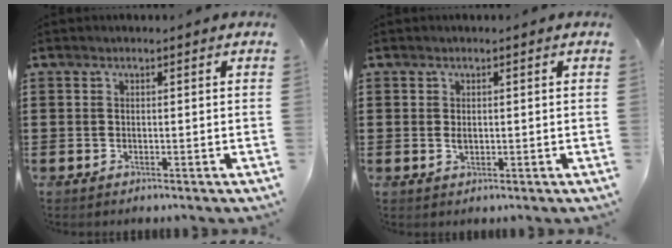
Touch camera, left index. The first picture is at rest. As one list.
[{"total": 1.0, "force": [0.2, 0.5, 0.9], "torque": [-0.019, 0.002, 0.003]}]